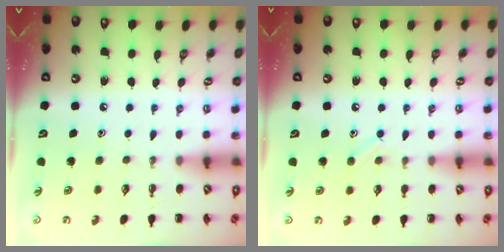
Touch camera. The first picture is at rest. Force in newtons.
{"total": 7.0, "press": 6.9, "slide": 1.3}